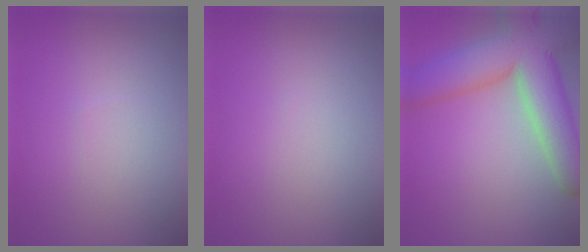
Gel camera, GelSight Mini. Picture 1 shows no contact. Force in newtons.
{"total": 0.0}
{"total": 10.7, "press": 10.7, "slide": 0.7}